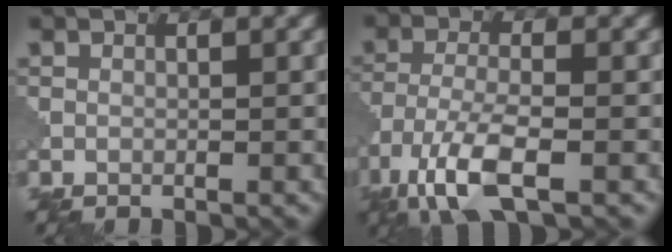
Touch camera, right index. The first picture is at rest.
{"total": 7.0, "force": [-4.0, 2.0, 5.3], "torque": [-0.114, -0.006, -0.086]}